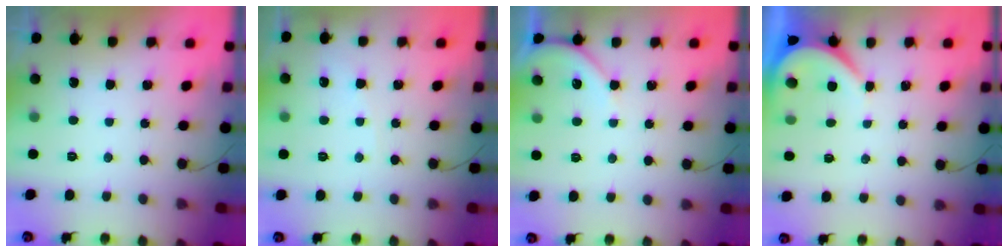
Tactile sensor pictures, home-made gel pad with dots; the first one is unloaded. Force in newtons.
{"total": 2.9, "press": 2.9, "slide": 0.4}
{"total": 5.5, "press": 5.5, "slide": 0.8}
{"total": 3.9, "press": 3.9, "slide": 0.6}